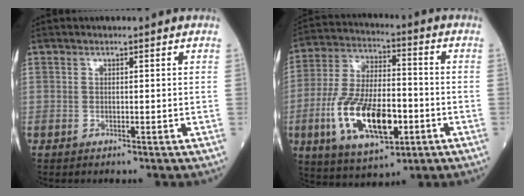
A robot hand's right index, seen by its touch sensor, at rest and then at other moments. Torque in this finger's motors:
{"motor_torque": [1.85, -0.29, 1.05, 0.21]}